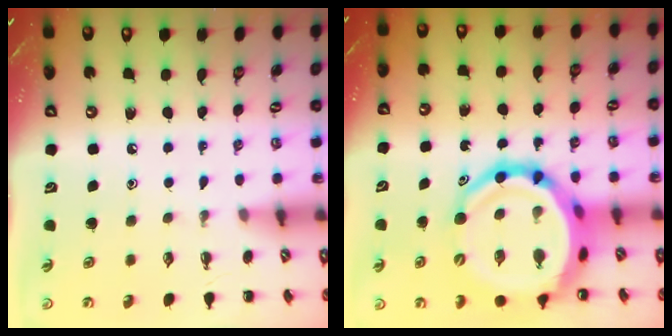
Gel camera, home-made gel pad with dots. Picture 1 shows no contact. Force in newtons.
{"total": 19.9, "press": 19.2, "slide": 5.2}